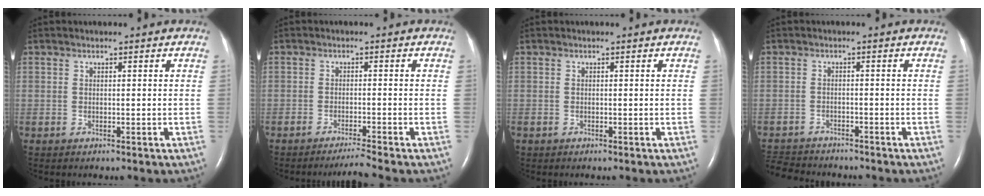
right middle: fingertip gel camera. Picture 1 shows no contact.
{"total": 2.7, "force": [-2.4, -1.2, 0.7], "torque": [-0.017, -0.012, -0.043]}
{"total": 0.0}
{"total": 7.9, "force": [-7.4, 1.8, 2.0], "torque": [-0.040, -0.009, -0.113]}